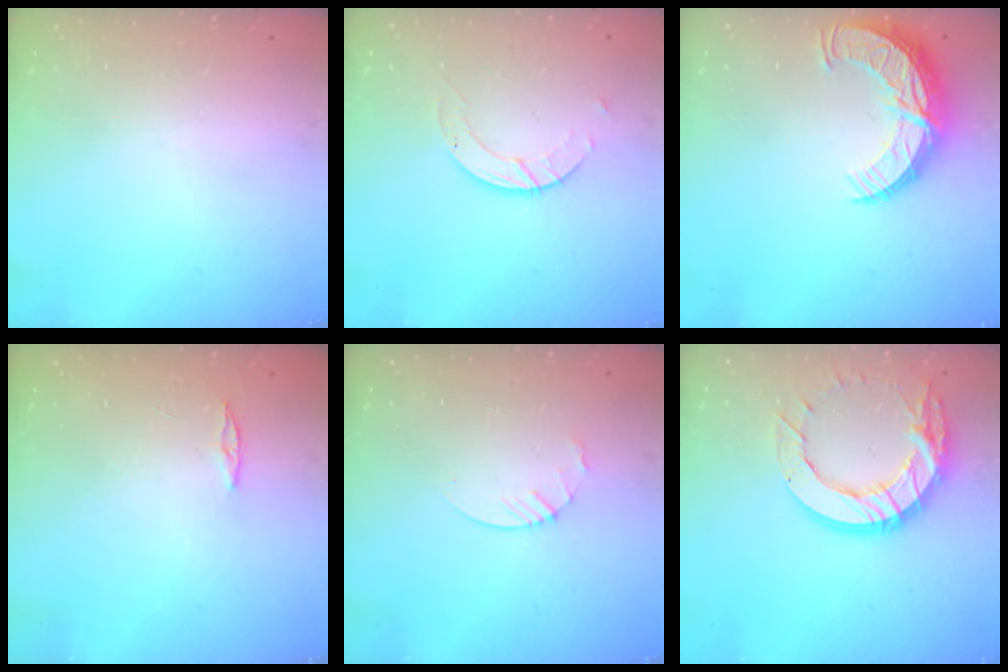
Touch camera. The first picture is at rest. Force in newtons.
{"total": 3.0, "press": 3.0, "slide": 0.3}
{"total": 12.4, "press": 12.4, "slide": 1.0}
{"total": 3.0, "press": 2.9, "slide": 0.3}
{"total": 3.0, "press": 2.9, "slide": 0.3}
{"total": 15.9, "press": 15.9, "slide": 1.3}